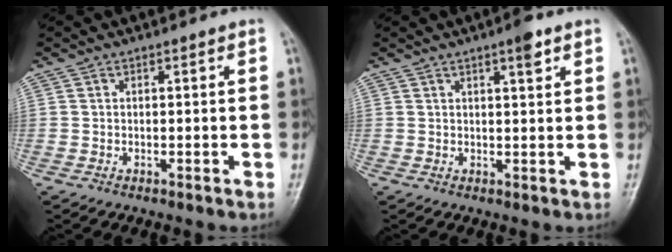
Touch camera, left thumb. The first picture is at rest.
{"total": 3.4, "force": [2.0, 0.7, 2.6], "torque": [-0.034, -0.009, 0.028]}